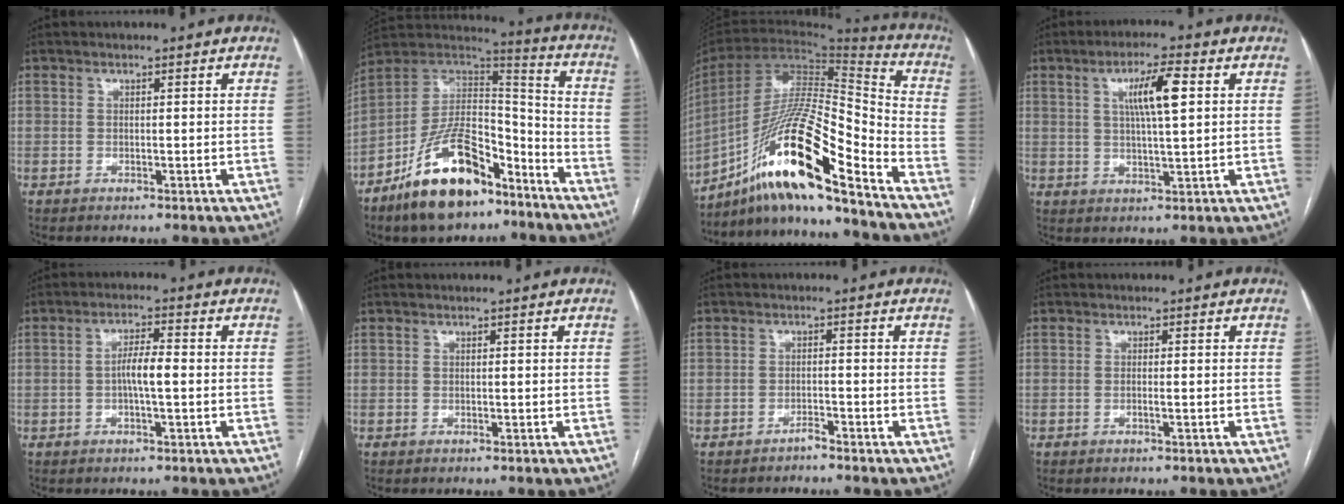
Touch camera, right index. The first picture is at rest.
{"total": 18.3, "force": [-11.5, 8.0, 11.8], "torque": [-0.216, 0.027, -0.199]}
{"total": 20.8, "force": [-14.2, 1.7, 15.1], "torque": [-0.299, -0.001, -0.259]}
{"total": 7.4, "force": [2.3, 0.7, 7.0], "torque": [-0.128, 0.007, 0.040]}
{"total": 4.0, "force": [-0.4, 0.6, 4.0], "torque": [-0.077, 0.006, -0.008]}
{"total": 0.0}
{"total": 1.1, "force": [-1.1, 0.2, 0.1], "torque": [0.005, 0.001, -0.019]}
{"total": 0.6, "force": [-0.2, -0.1, 0.5], "torque": [-0.012, 0.000, -0.003]}